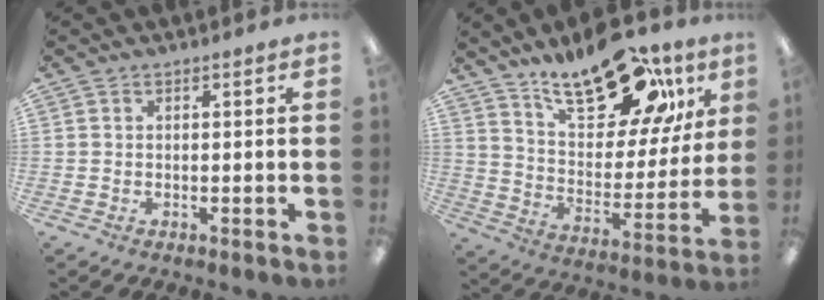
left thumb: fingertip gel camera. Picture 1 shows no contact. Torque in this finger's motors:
{"motor_torque": [1.49, 1.61, 1.62, -1.15, 0.26]}